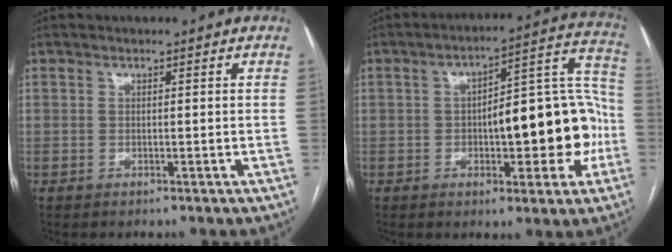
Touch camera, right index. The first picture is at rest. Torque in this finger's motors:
{"motor_torque": [1.56, -0.01, 0.66, 0.15]}